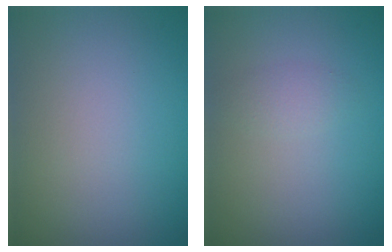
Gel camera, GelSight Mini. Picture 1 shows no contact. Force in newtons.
{"total": 1.1, "press": 1.1, "slide": 0.0}